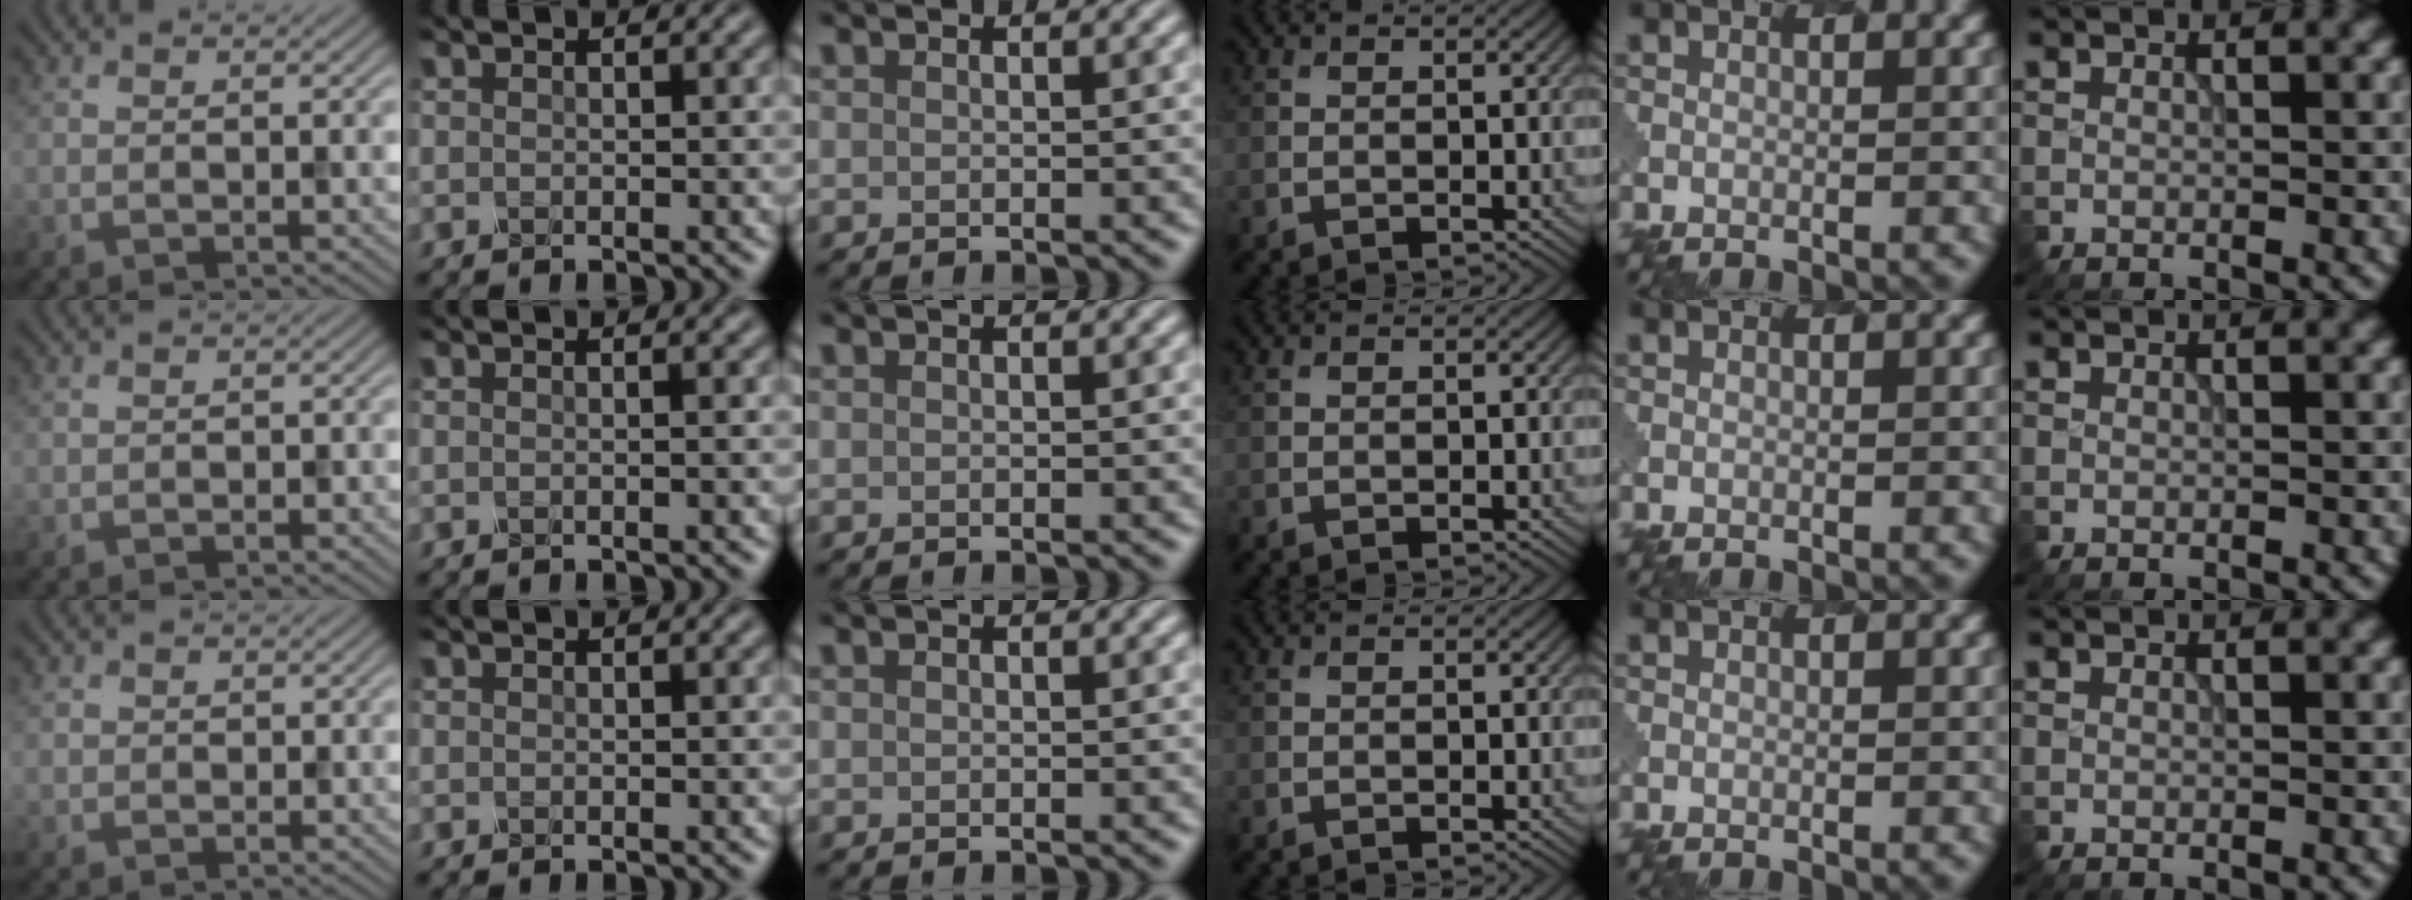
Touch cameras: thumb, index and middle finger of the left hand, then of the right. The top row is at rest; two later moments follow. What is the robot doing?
{"motion": "dispense", "object": "spray bottle"}